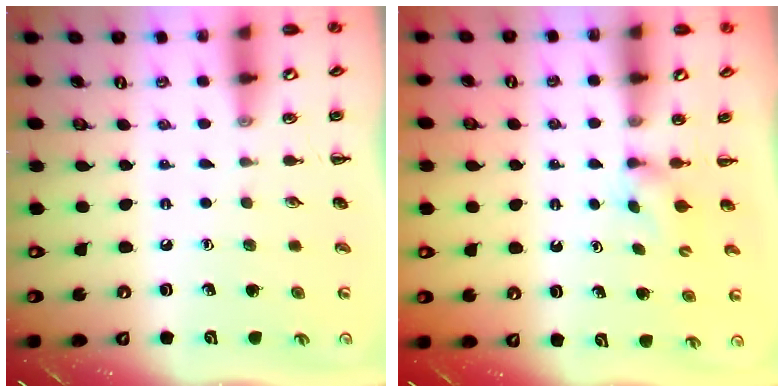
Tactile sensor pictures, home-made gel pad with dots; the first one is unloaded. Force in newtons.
{"total": 1.8, "press": 1.5, "slide": 0.9}